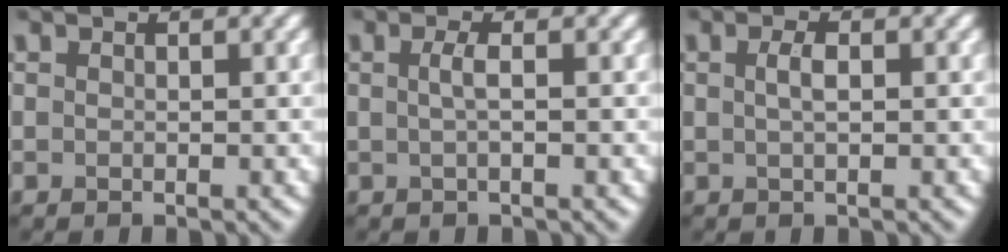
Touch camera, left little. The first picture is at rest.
{"total": 1.4, "force": [0.1, 0.3, 1.3], "torque": [-0.028, 0.004, 0.001]}
{"total": 1.4, "force": [0.2, 0.4, 1.3], "torque": [-0.027, 0.004, 0.004]}